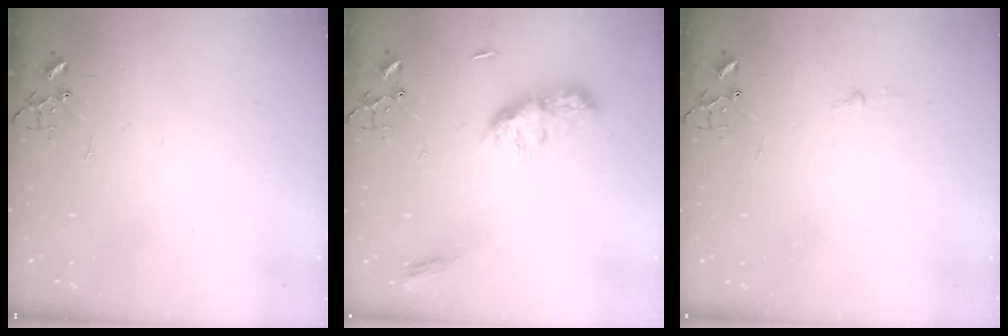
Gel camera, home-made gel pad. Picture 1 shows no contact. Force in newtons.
{"total": 9.6, "press": 9.6, "slide": 0.1}
{"total": 3.2, "press": 3.2, "slide": 0.5}